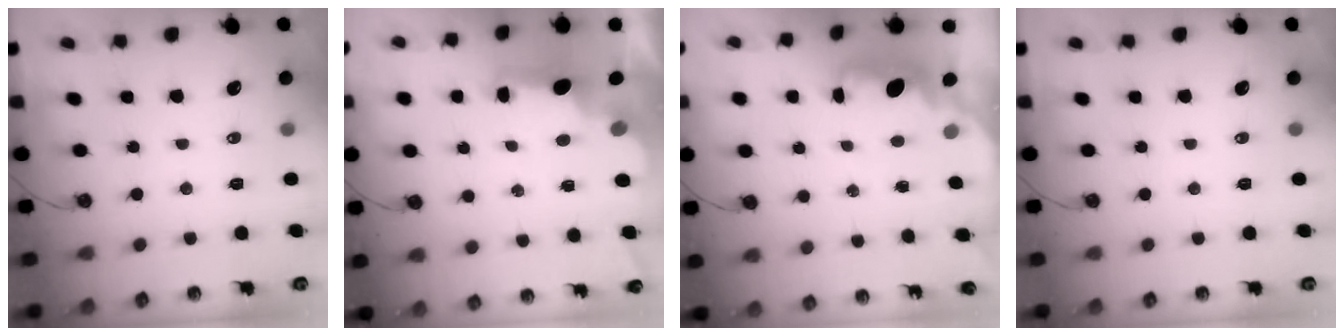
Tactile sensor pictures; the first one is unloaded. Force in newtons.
{"total": 2.8, "press": 2.7, "slide": 0.9}
{"total": 1.9, "press": 1.8, "slide": 0.7}
{"total": 0.0}